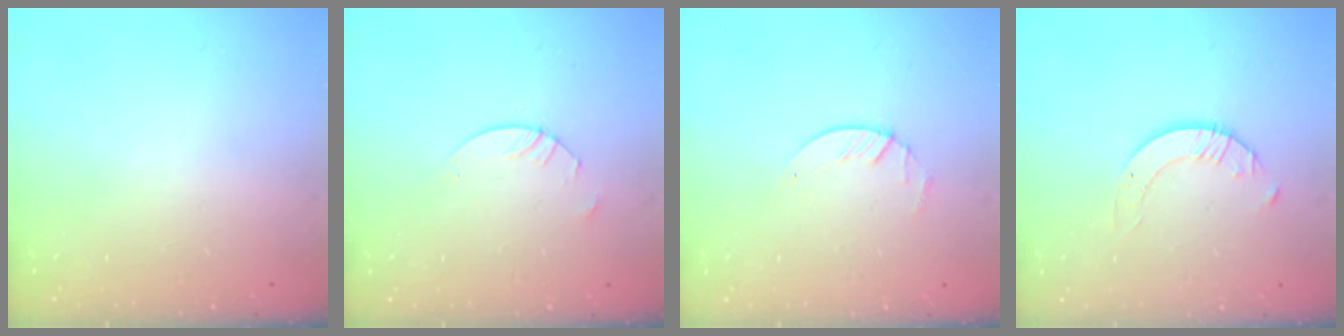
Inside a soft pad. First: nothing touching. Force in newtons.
{"total": 2.4, "press": 2.4, "slide": 0.1}
{"total": 1.8, "press": 1.8, "slide": 0.2}
{"total": 2.1, "press": 2.1, "slide": 0.2}